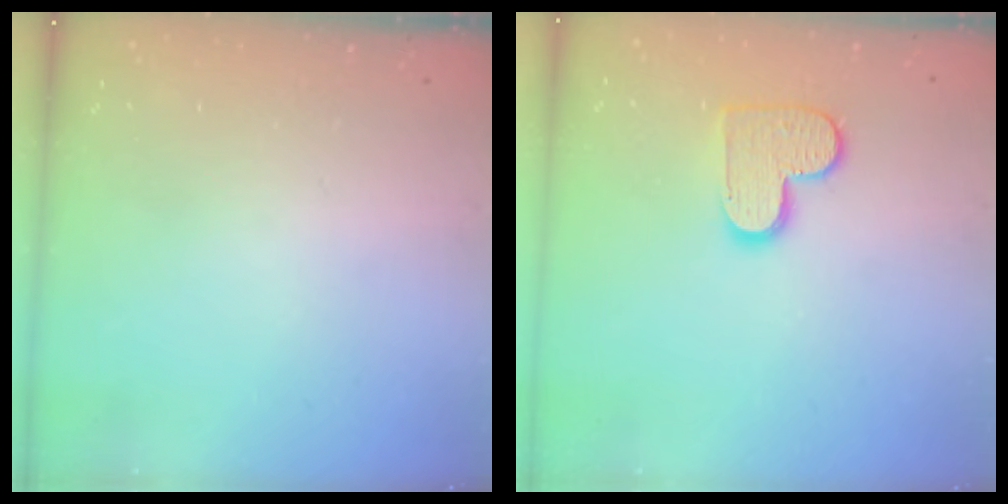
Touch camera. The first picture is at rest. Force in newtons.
{"total": 10.5, "press": 10.5, "slide": 0.5}